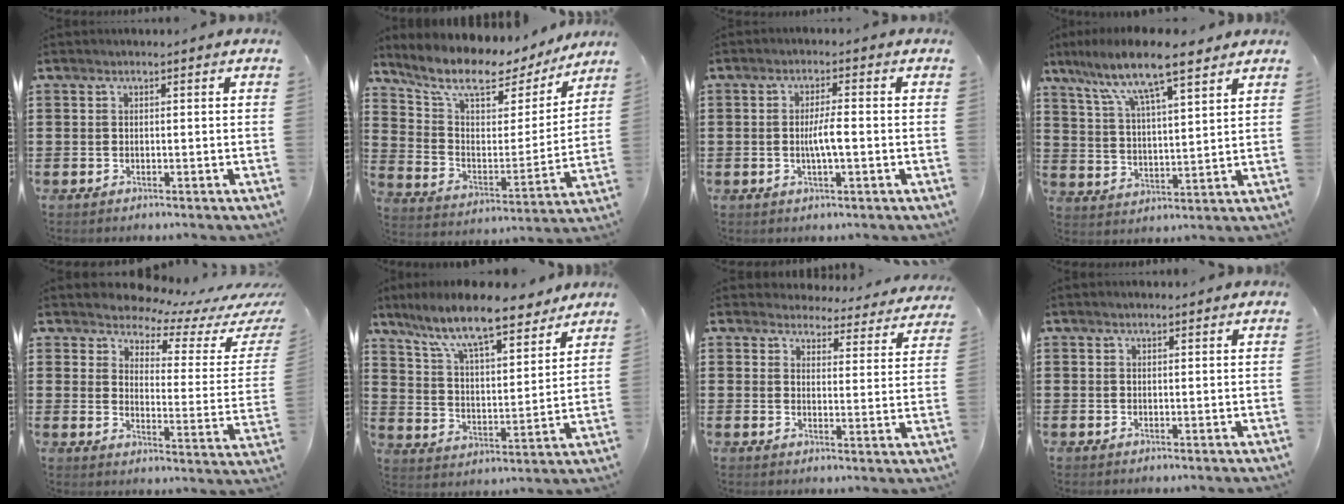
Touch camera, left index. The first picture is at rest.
{"total": 9.6, "force": [7.9, 3.2, 4.5], "torque": [-0.111, -0.052, 0.129]}
{"total": 3.7, "force": [-0.4, 0.6, 3.6], "torque": [-0.072, -0.001, -0.011]}
{"total": 10.3, "force": [7.8, 1.7, 6.4], "torque": [-0.149, -0.025, 0.133]}
{"total": 4.8, "force": [4.5, 0.9, 1.2], "torque": [-0.045, -0.036, 0.075]}
{"total": 10.5, "force": [8.6, 1.5, 5.8], "torque": [-0.142, -0.039, 0.146]}
{"total": 4.3, "force": [4.2, 0.5, 0.3], "torque": [-0.019, -0.031, 0.073]}
{"total": 0.7, "force": [0.6, 0.1, 0.4], "torque": [-0.008, 0.000, 0.012]}